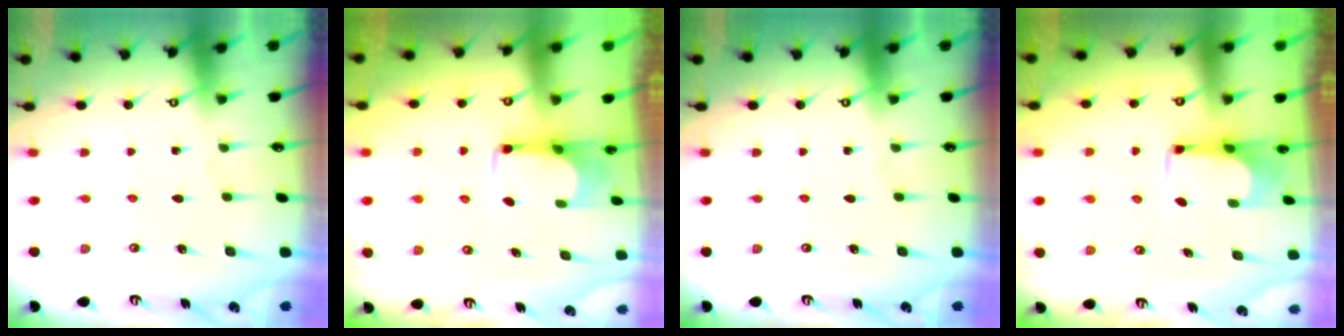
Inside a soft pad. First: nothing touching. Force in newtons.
{"total": 2.3, "press": 2.3, "slide": 0.4}
{"total": 0.0}
{"total": 3.5, "press": 3.5, "slide": 0.2}